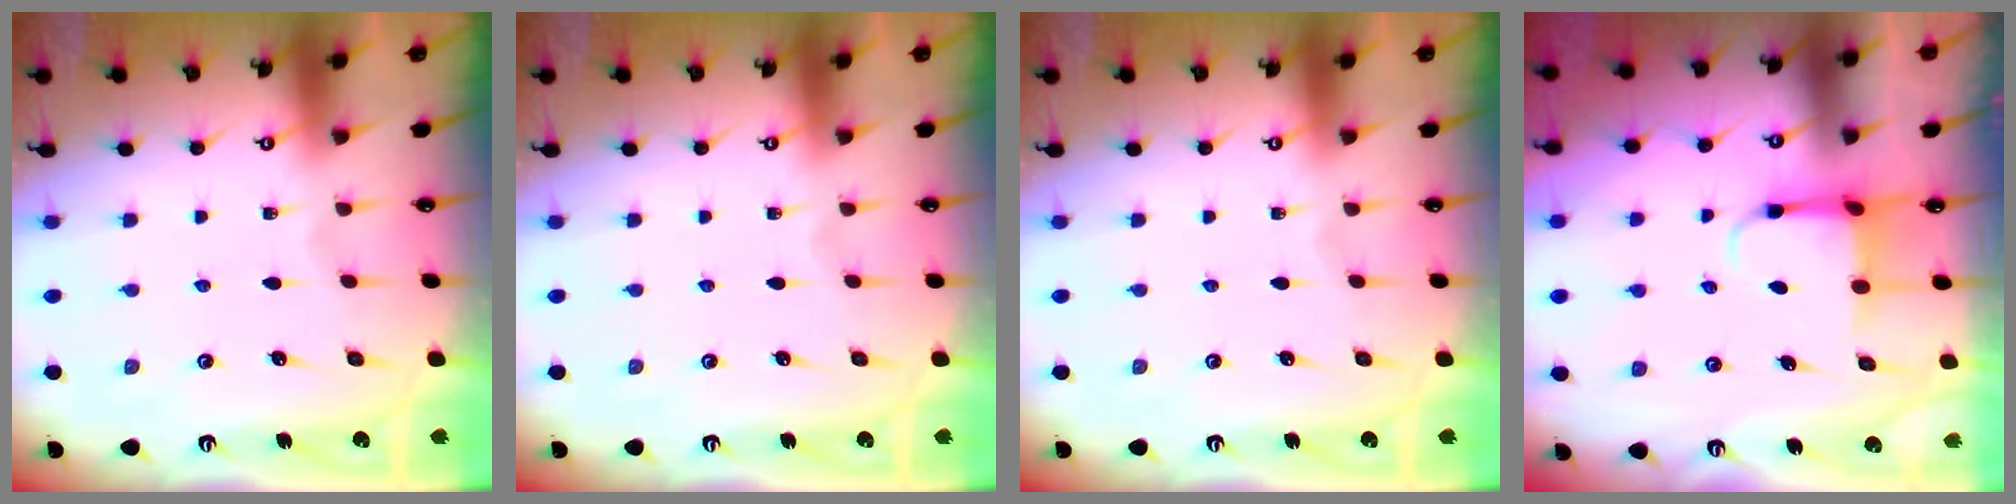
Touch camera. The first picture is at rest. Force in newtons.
{"total": 0.0}
{"total": 0.0}
{"total": 4.2, "press": 4.1, "slide": 1.1}